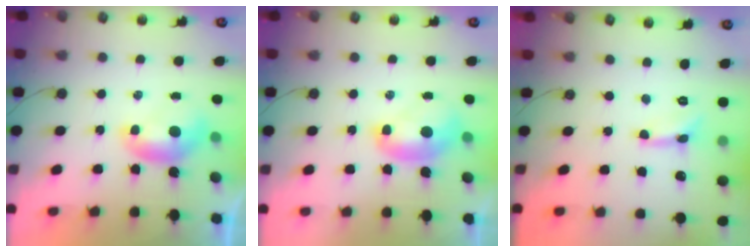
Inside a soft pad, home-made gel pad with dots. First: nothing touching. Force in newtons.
{"total": 2.0, "press": 2.0, "slide": 0.0}
{"total": 0.9, "press": 0.8, "slide": 0.3}